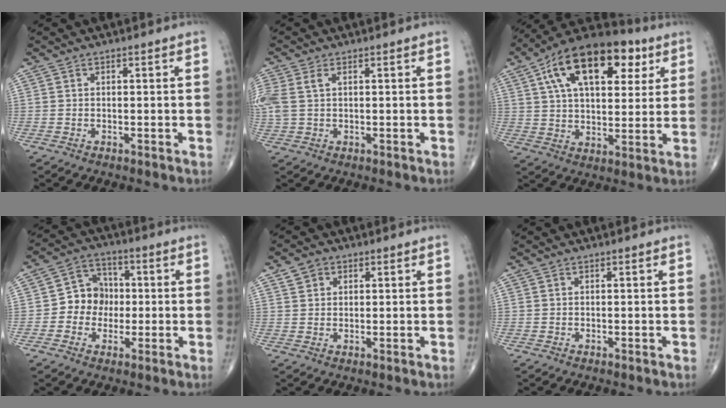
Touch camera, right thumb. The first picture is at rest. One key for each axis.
{"total": 5.4, "fx": 1.4, "fy": 3.1, "fz": 4.2, "tx": -0.132, "ty": 0.021, "tz": 0.036}
{"total": 21.8, "fx": 8.8, "fy": 11.6, "fz": 16.2, "tx": -0.243, "ty": 0.003, "tz": 0.141}
{"total": 8.1, "fx": -0.7, "fy": 7.1, "fz": 3.7, "tx": -0.023, "ty": 0.026, "tz": -0.026}
{"total": 3.2, "fx": 1.5, "fy": 2.6, "fz": 1.2, "tx": -0.010, "ty": -0.002, "tz": 0.024}
{"total": 0.0}